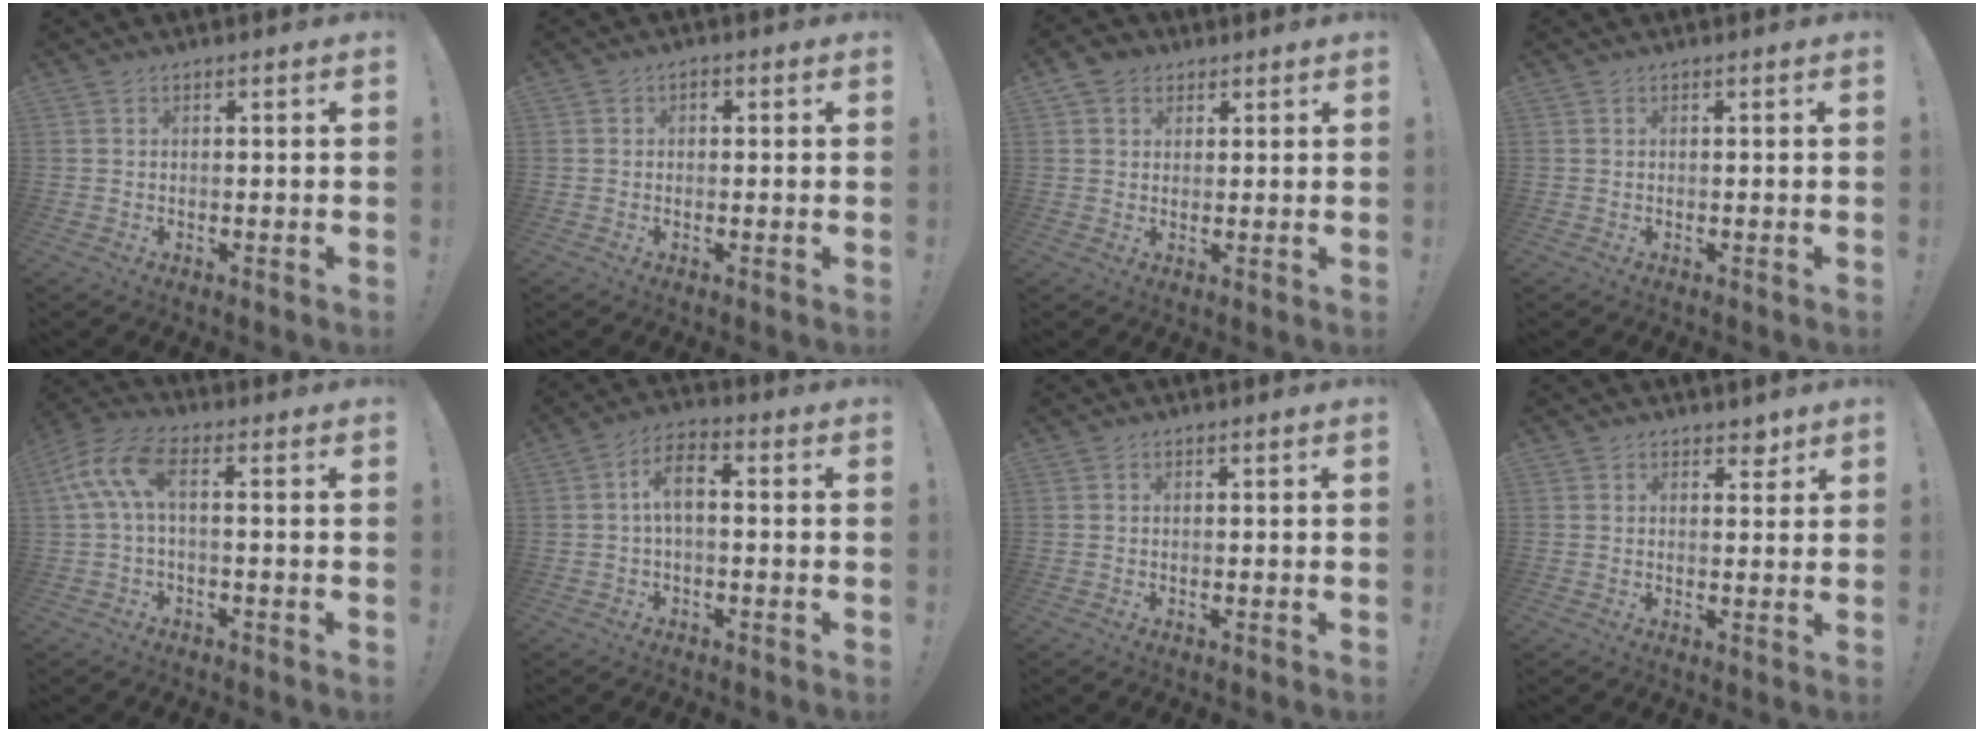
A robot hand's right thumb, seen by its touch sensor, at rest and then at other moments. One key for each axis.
{"total": 1.6, "fx": -0.7, "fy": 1.3, "fz": 0.6, "tx": -0.010, "ty": 0.008, "tz": -0.013}
{"total": 4.5, "fx": 2.2, "fy": 3.6, "fz": 1.5, "tx": -0.022, "ty": -0.003, "tz": 0.043}
{"total": 0.0}
{"total": 9.7, "fx": 1.7, "fy": 3.7, "fz": 8.9, "tx": -0.186, "ty": -0.007, "tz": 0.030}
{"total": 6.6, "fx": 0.1, "fy": 2.9, "fz": 5.9, "tx": -0.120, "ty": 0.010, "tz": 0.004}
{"total": 0.0}
{"total": 3.1, "fx": 2.2, "fy": 1.8, "fz": 1.2, "tx": 0.009, "ty": -0.016, "tz": 0.034}